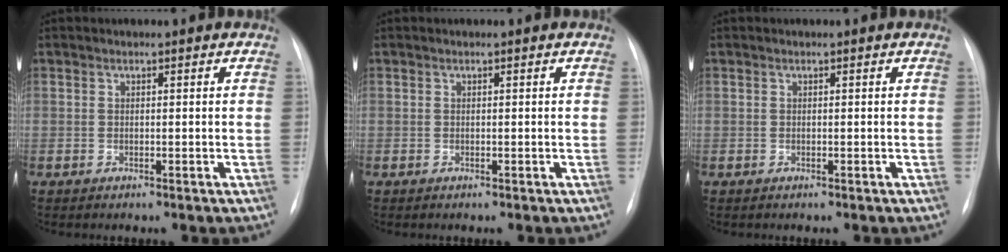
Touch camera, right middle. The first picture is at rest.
{"total": 0.0}
{"total": 0.0}